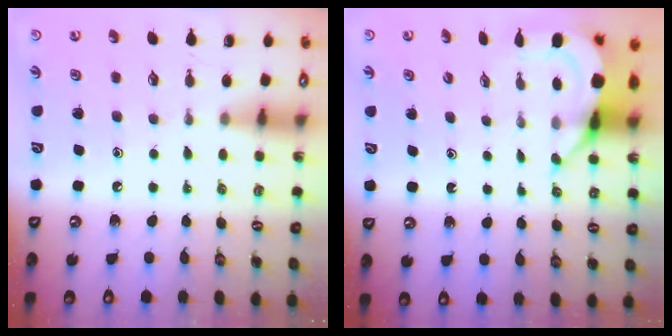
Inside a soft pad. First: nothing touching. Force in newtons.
{"total": 7.0, "press": 6.9, "slide": 0.5}